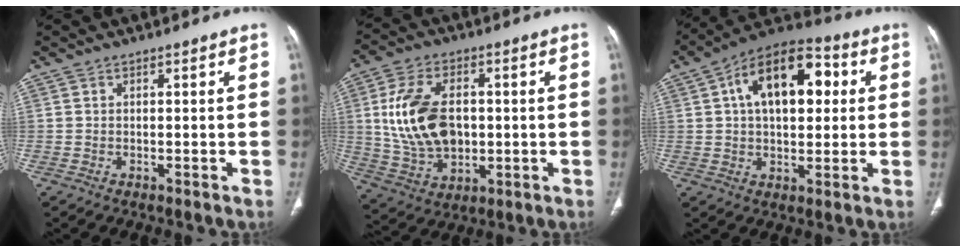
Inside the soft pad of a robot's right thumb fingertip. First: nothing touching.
{"total": 15.8, "force": [1.1, 10.4, 11.9], "torque": [-0.206, 0.000, 0.030]}
{"total": 17.2, "force": [4.0, 9.7, 13.6], "torque": [-0.177, 0.020, 0.055]}